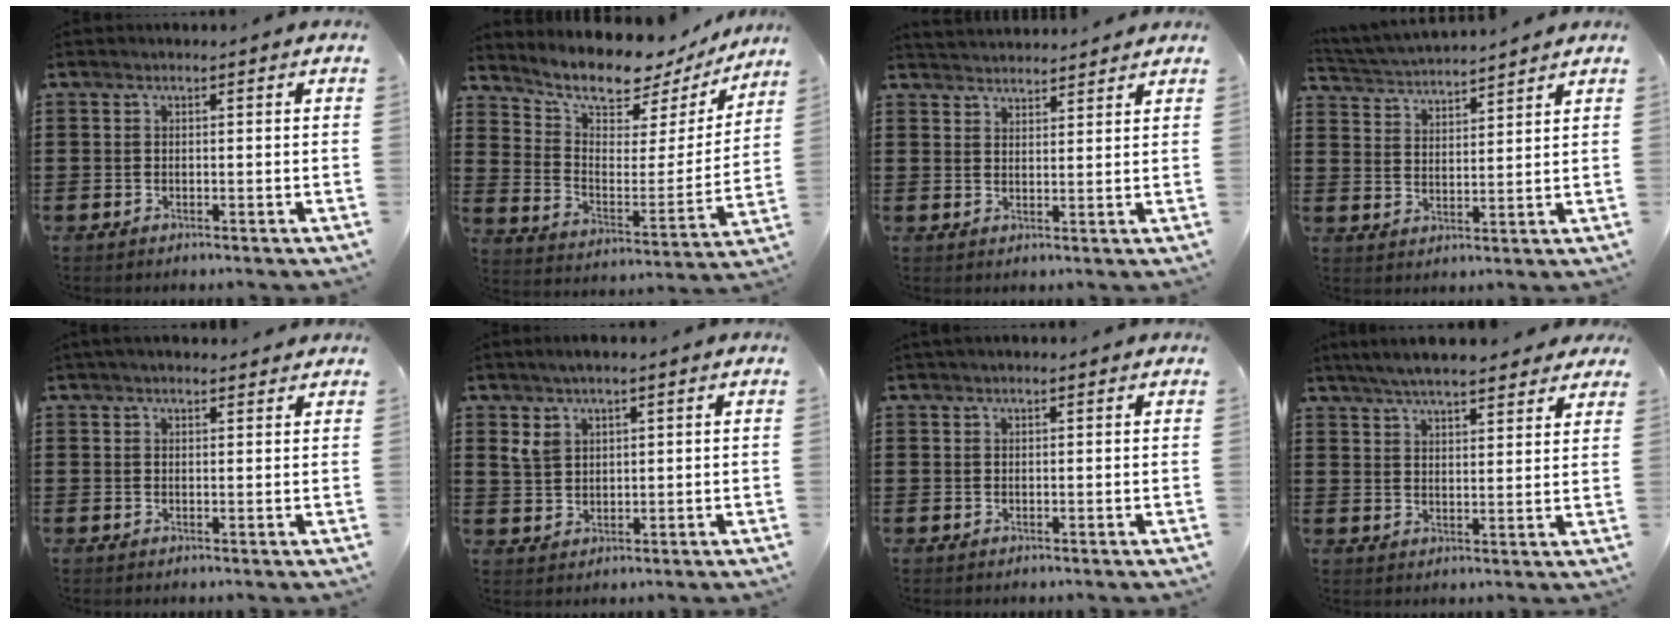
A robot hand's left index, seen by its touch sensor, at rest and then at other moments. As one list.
[{"total": 8.0, "force": [7.1, 2.4, 2.7], "torque": [-0.075, -0.053, 0.117]}, {"total": 2.6, "force": [2.5, -0.1, -0.6], "torque": [0.002, -0.008, 0.048]}, {"total": 3.7, "force": [3.7, -0.1, 0.2], "torque": [-0.020, -0.019, 0.063]}, {"total": 1.7, "force": [1.6, 0.3, 0.5], "torque": [-0.013, 0.005, 0.031]}, {"total": 3.5, "force": [2.3, 2.0, 1.8], "torque": [-0.041, 0.009, 0.043]}, {"total": 0.9, "force": [0.7, 0.2, 0.5], "torque": [-0.010, 0.002, 0.013]}, {"total": 5.9, "force": [5.5, 0.7, 2.0], "torque": [-0.057, -0.014, 0.100]}]